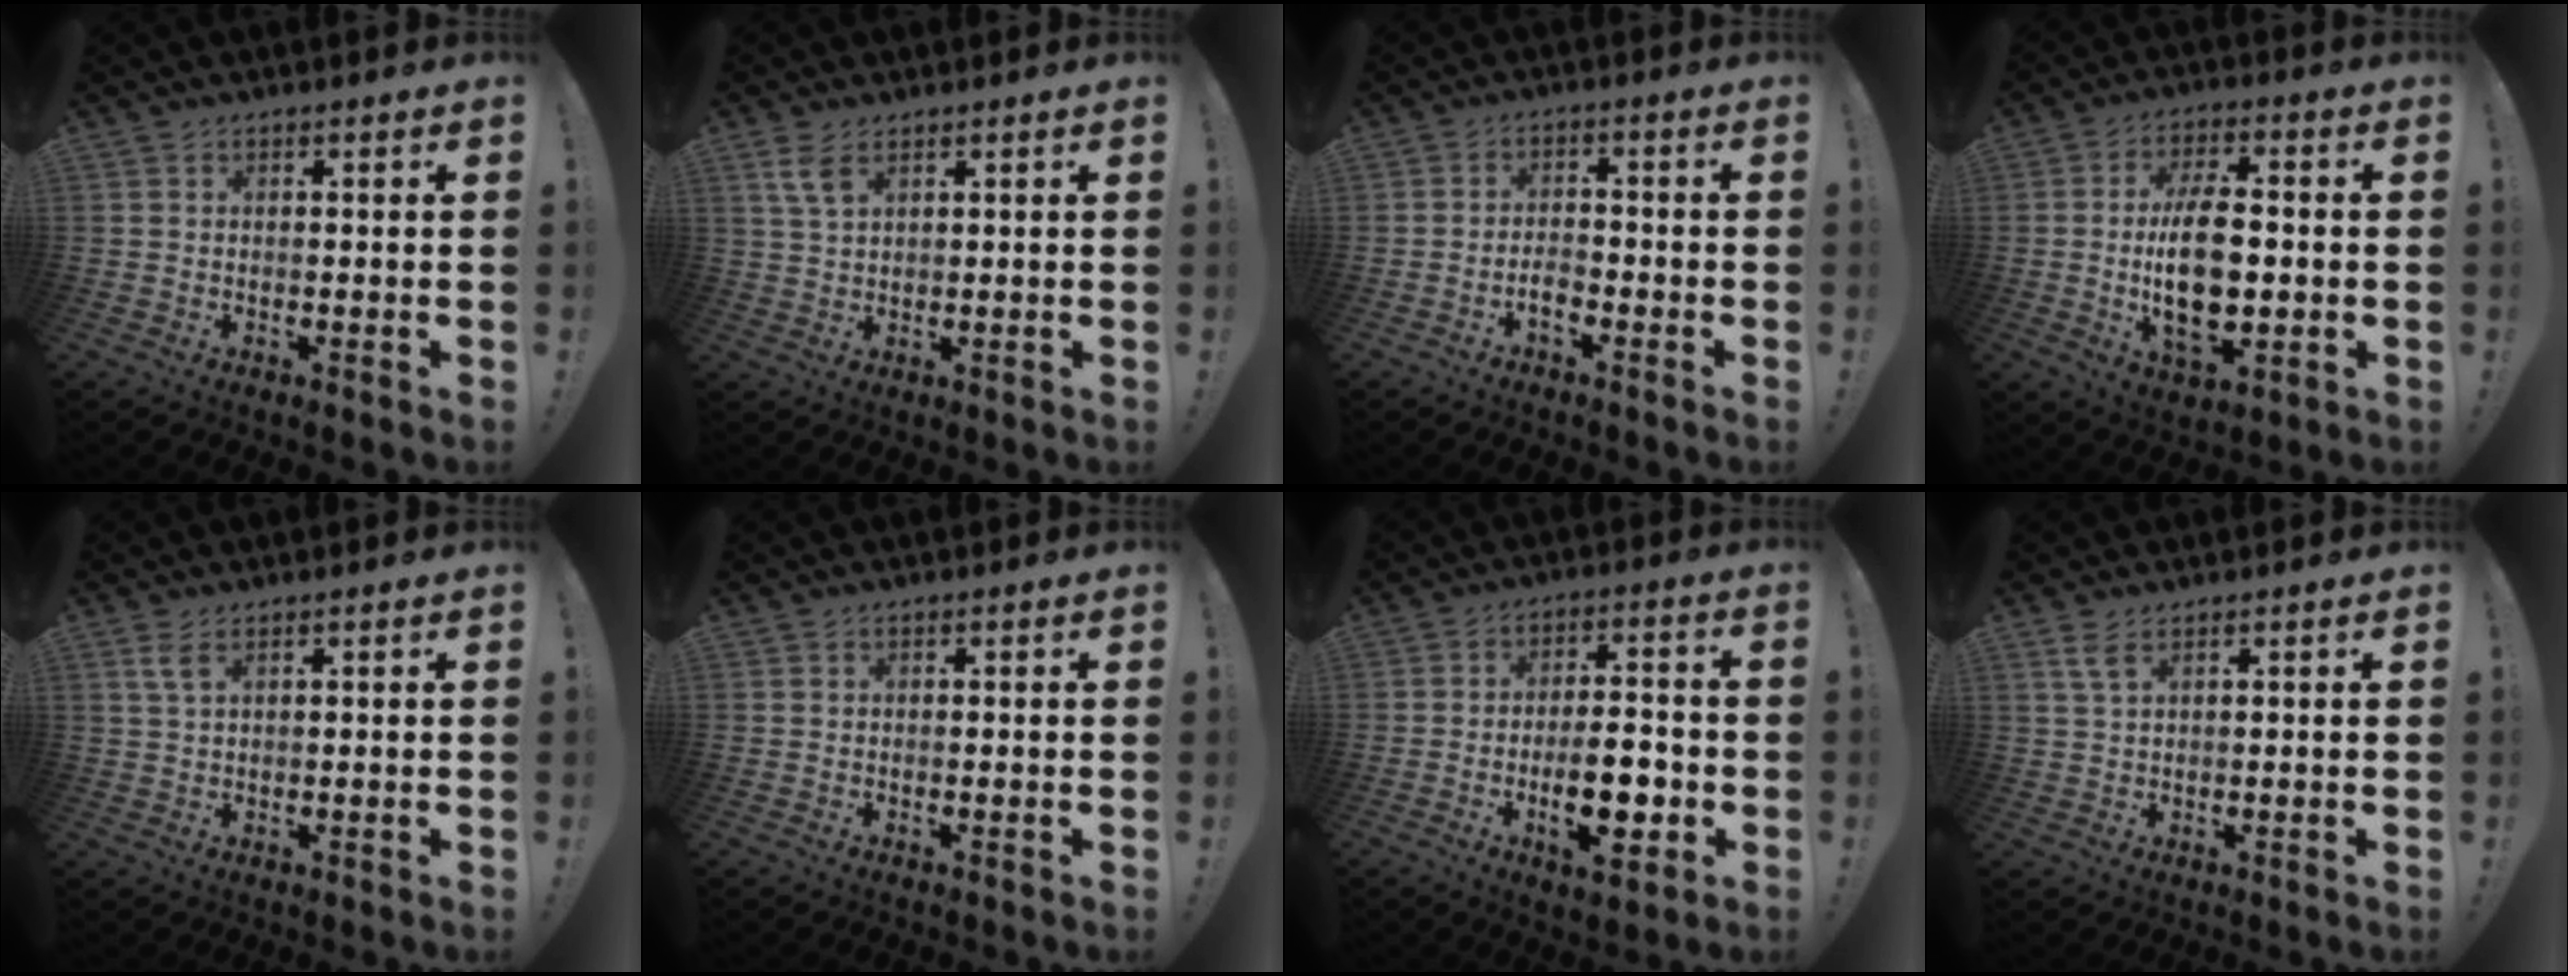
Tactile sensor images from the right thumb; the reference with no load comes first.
{"total": 5.3, "force": [3.2, 2.0, 3.8], "torque": [-0.069, -0.013, 0.060]}
{"total": 3.7, "force": [-2.4, 1.6, 2.3], "torque": [-0.044, 0.010, -0.042]}
{"total": 15.9, "force": [-1.1, 8.0, 13.7], "torque": [-0.249, -0.007, -0.025]}
{"total": 3.6, "force": [1.8, 0.9, 2.9], "torque": [-0.060, -0.002, 0.034]}
{"total": 0.0}
{"total": 12.6, "force": [-4.0, 5.6, 10.6], "torque": [-0.168, 0.011, -0.067]}
{"total": 3.7, "force": [2.1, 0.9, 2.9], "torque": [-0.060, -0.002, 0.039]}